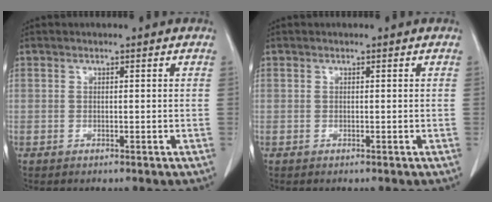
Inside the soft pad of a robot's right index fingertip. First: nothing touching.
{"total": 0.0}